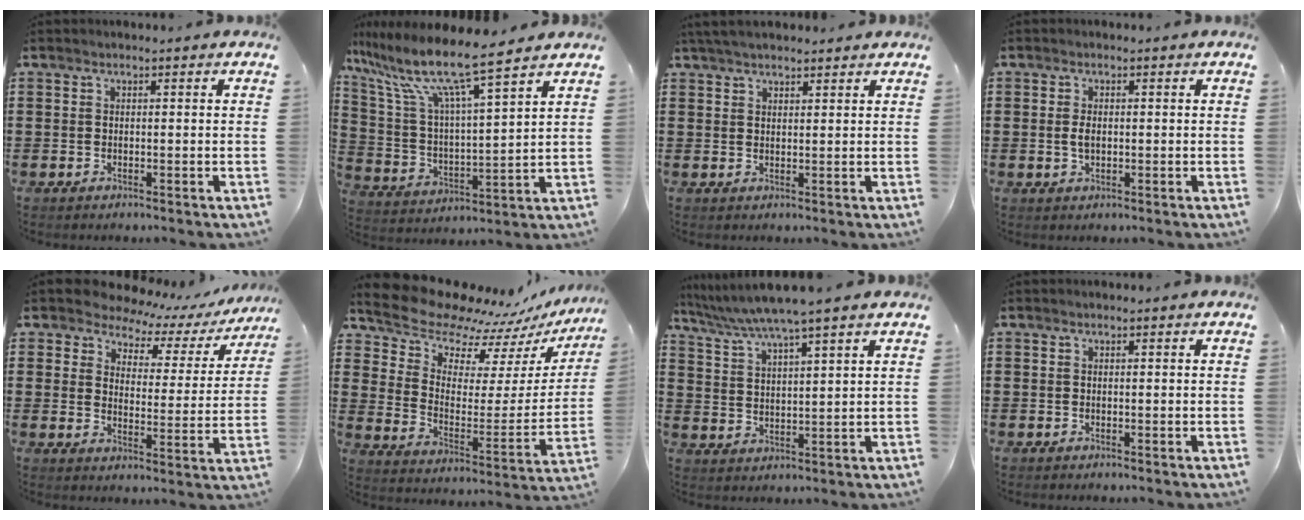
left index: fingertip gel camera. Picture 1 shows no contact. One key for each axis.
{"total": 10.3, "fx": 8.4, "fy": 0.6, "fz": 6.0, "tx": -0.150, "ty": -0.052, "tz": 0.138}
{"total": 3.0, "fx": 2.7, "fy": 0.5, "fz": 1.1, "tx": -0.029, "ty": 0.002, "tz": 0.052}
{"total": 2.0, "fx": -0.1, "fy": 1.1, "fz": 1.7, "tx": -0.043, "ty": 0.001, "tz": -0.005}
{"total": 5.0, "fx": 4.6, "fy": 1.9, "fz": 0.8, "tx": -0.041, "ty": -0.033, "tz": 0.073}
{"total": 10.4, "fx": 9.6, "fy": 3.6, "fz": 2.1, "tx": -0.083, "ty": -0.082, "tz": 0.165}
{"total": 5.6, "fx": 4.9, "fy": -0.6, "fz": 2.7, "tx": -0.069, "ty": -0.024, "tz": 0.083}
{"total": 0.0}